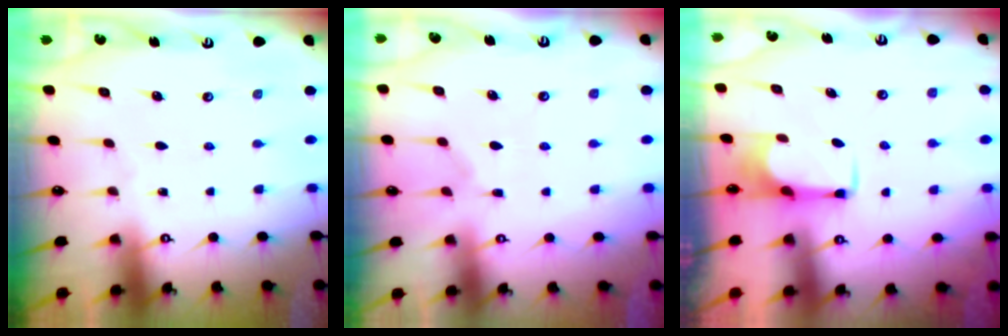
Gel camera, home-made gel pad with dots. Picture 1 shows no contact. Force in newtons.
{"total": 2.3, "press": 1.9, "slide": 1.3}
{"total": 2.8, "press": 2.8, "slide": 0.5}